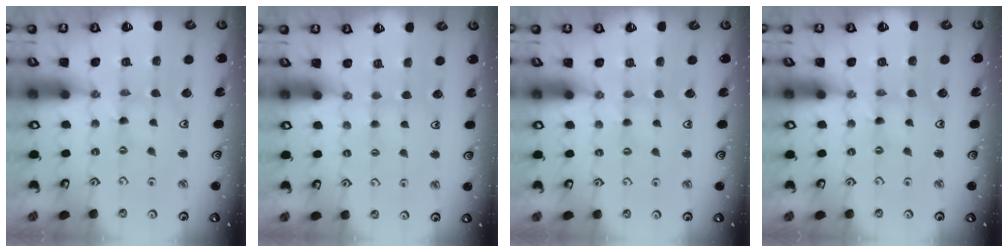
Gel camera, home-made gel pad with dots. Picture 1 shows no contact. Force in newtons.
{"total": 1.7, "press": 1.7, "slide": 0.3}
{"total": 1.6, "press": 1.5, "slide": 0.3}
{"total": 0.0}